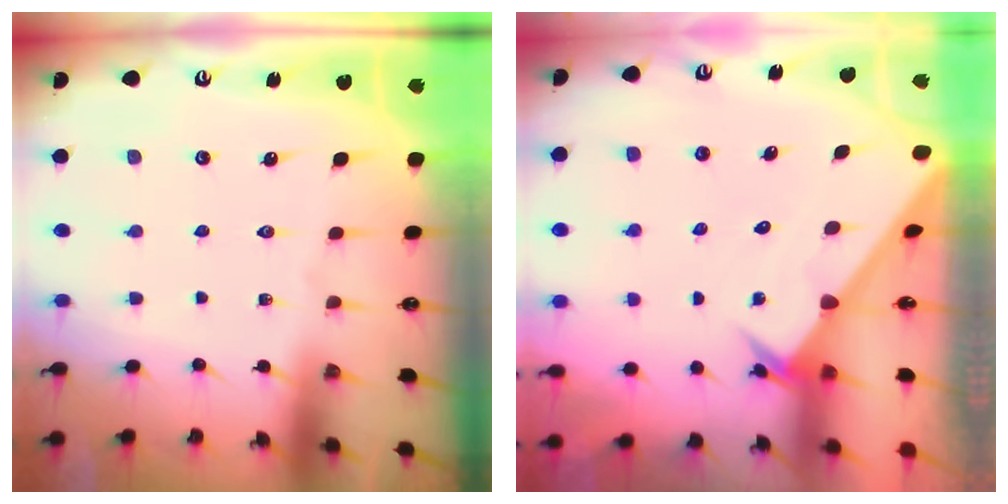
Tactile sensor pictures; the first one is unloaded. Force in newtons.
{"total": 2.7, "press": 2.7, "slide": 0.2}